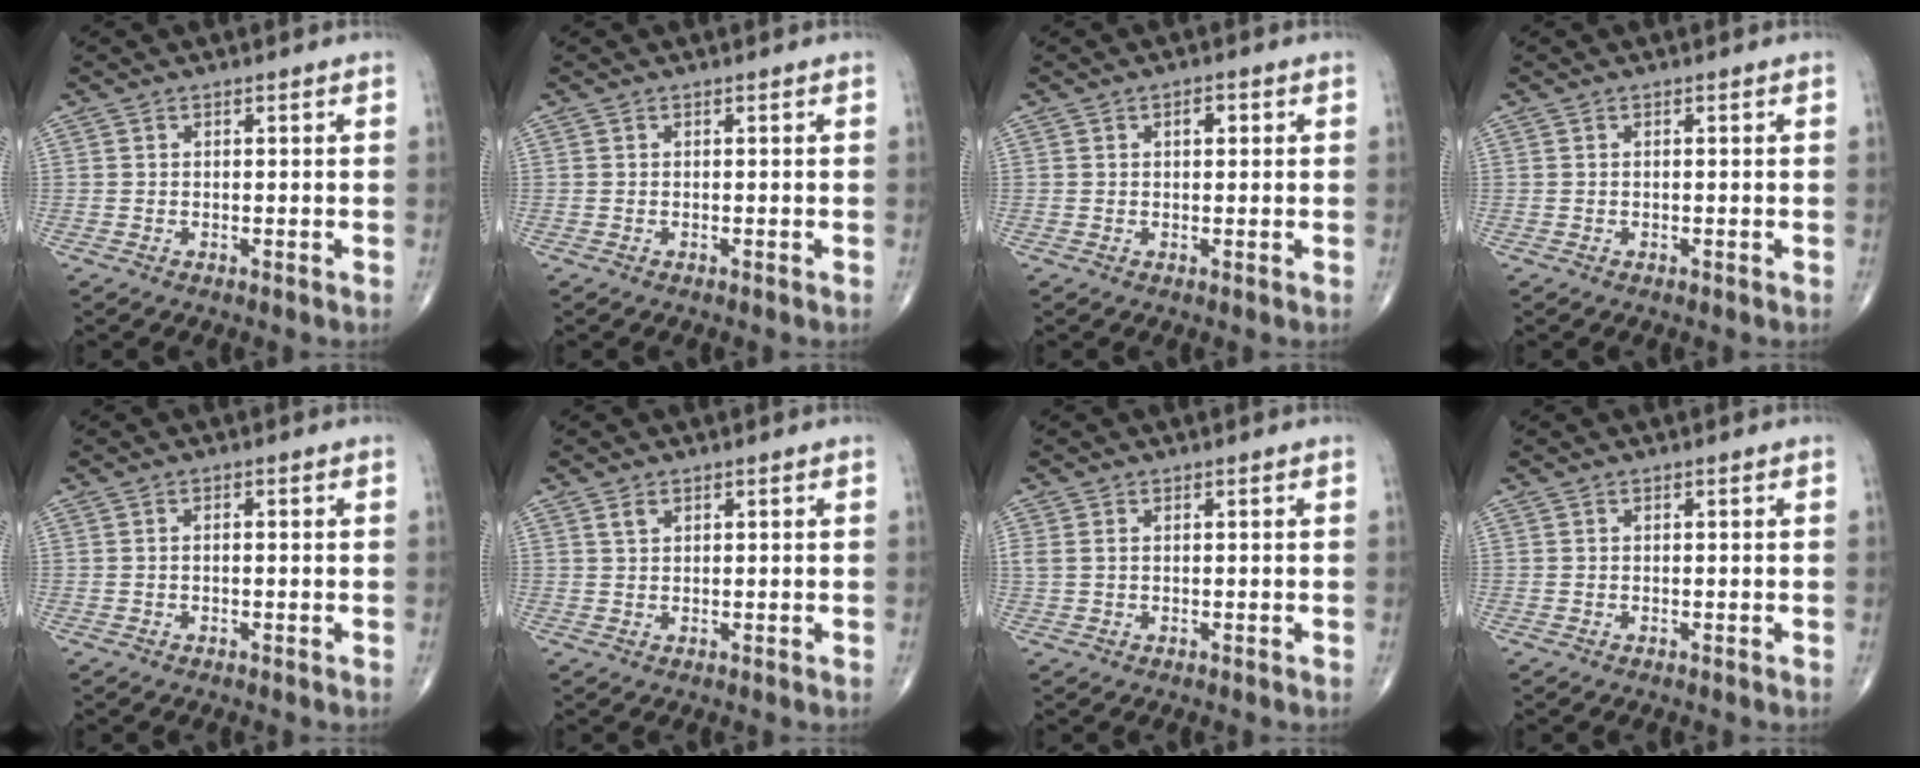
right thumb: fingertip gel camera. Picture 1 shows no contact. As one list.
[{"total": 0.0}, {"total": 2.1, "force": [0.7, 1.2, 1.6], "torque": [-0.010, 0.002, 0.007]}, {"total": 0.0}, {"total": 0.7, "force": [-0.1, 0.3, 0.6], "torque": [-0.015, 0.003, -0.002]}, {"total": 1.5, "force": [0.9, 0.9, 0.8], "torque": [-0.013, 0.001, 0.019]}, {"total": 1.7, "force": [0.4, 1.1, 1.2], "torque": [-0.041, 0.008, 0.015]}, {"total": 0.0}]